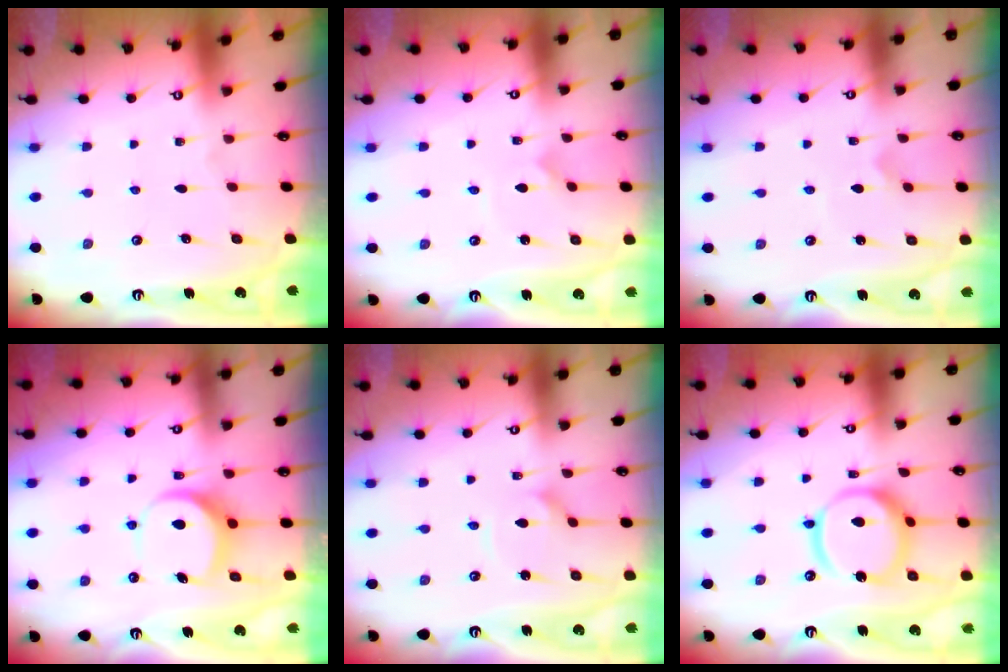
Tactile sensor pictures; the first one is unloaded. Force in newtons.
{"total": 1.3, "press": 1.3, "slide": 0.1}
{"total": 1.6, "press": 1.5, "slide": 0.5}
{"total": 8.2, "press": 8.2, "slide": 0.6}
{"total": 2.2, "press": 2.2, "slide": 0.3}
{"total": 13.3, "press": 13.2, "slide": 1.6}